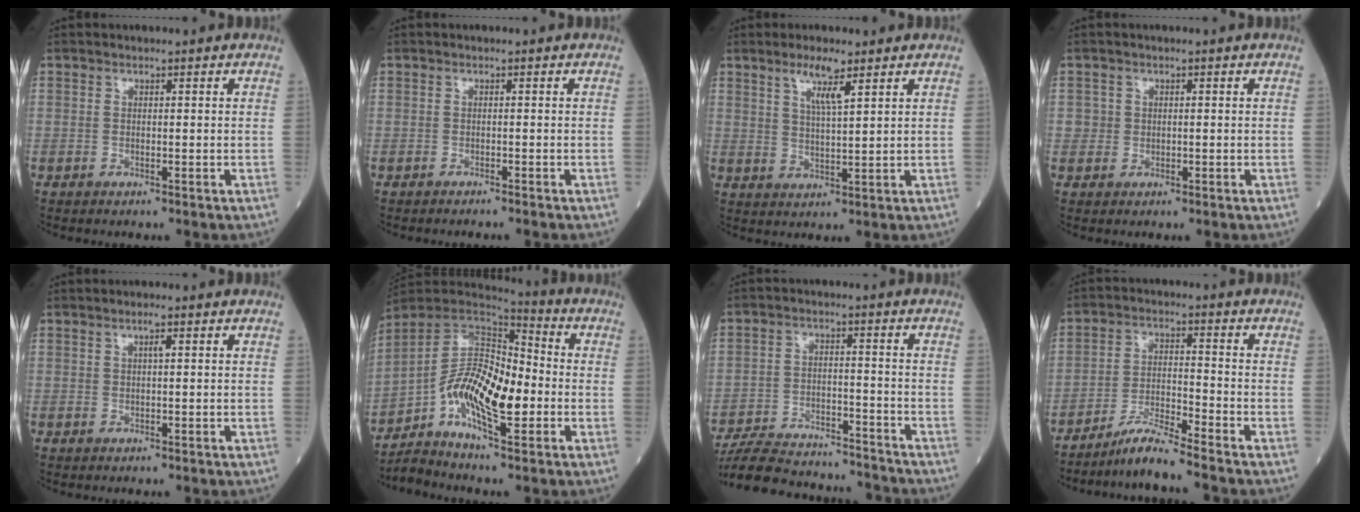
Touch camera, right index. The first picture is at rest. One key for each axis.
{"total": 2.2, "fx": -2.0, "fy": -0.2, "fz": 0.9, "tx": -0.016, "ty": 0.000, "tz": -0.024}
{"total": 4.8, "fx": 3.0, "fy": 0.4, "fz": 3.8, "tx": -0.074, "ty": -0.002, "tz": 0.056}
{"total": 1.4, "fx": 0.0, "fy": 1.4, "fz": 0.1, "tx": 0.003, "ty": 0.005, "tz": -0.002}
{"total": 1.1, "fx": 0.4, "fy": 0.1, "fz": 1.0, "tx": -0.023, "ty": 0.002, "tz": 0.006}
{"total": 14.0, "fx": -3.8, "fy": 4.4, "fz": 12.7, "tx": -0.246, "ty": 0.014, "tz": -0.076}
{"total": 16.9, "fx": -16.0, "fy": 2.8, "fz": 4.3, "tx": -0.095, "ty": 0.004, "tz": -0.241}
{"total": 6.1, "fx": -5.5, "fy": -1.5, "fz": 2.2, "tx": -0.047, "ty": -0.020, "tz": -0.104}